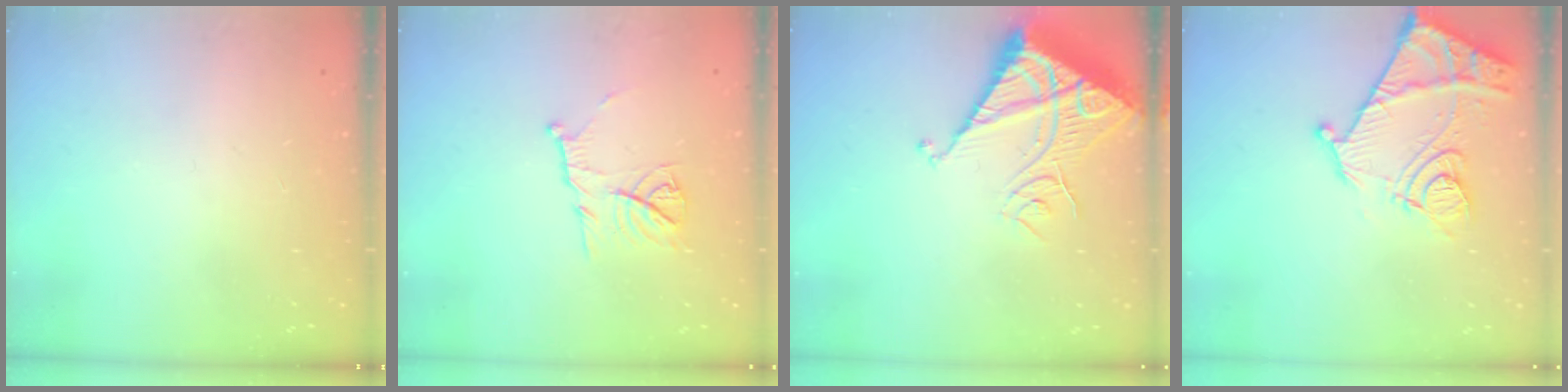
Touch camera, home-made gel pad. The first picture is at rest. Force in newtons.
{"total": 10.3, "press": 10.3, "slide": 0.1}
{"total": 13.1, "press": 13.0, "slide": 1.5}
{"total": 14.3, "press": 14.3, "slide": 1.4}